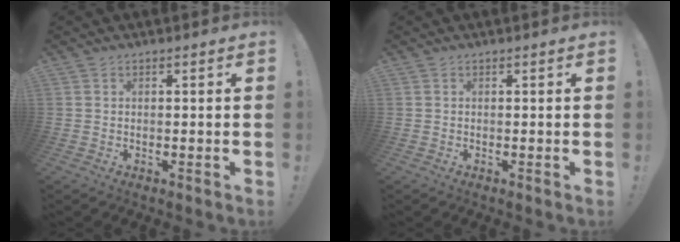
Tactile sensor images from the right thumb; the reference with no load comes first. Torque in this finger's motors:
{"motor_torque": [0.22, -0.13, 0.05, -0.12, 0.00]}